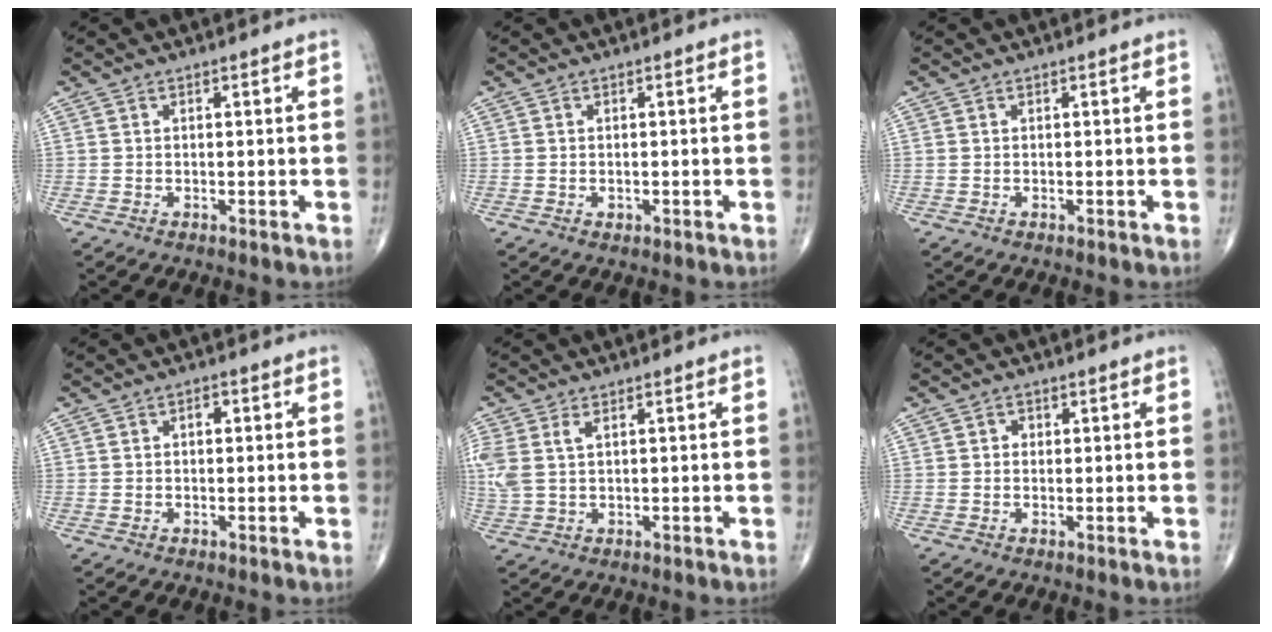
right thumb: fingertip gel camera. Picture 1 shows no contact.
{"total": 0.7, "force": [-0.2, 0.6, 0.4], "torque": [-0.003, 0.000, -0.002]}
{"total": 0.0}
{"total": 1.2, "force": [0.3, 0.8, 0.9], "torque": [-0.011, 0.004, 0.002]}
{"total": 6.2, "force": [1.9, 3.4, 4.8], "torque": [-0.140, 0.013, 0.047]}
{"total": 1.3, "force": [0.3, 1.1, 0.5], "torque": [0.001, 0.002, 0.002]}